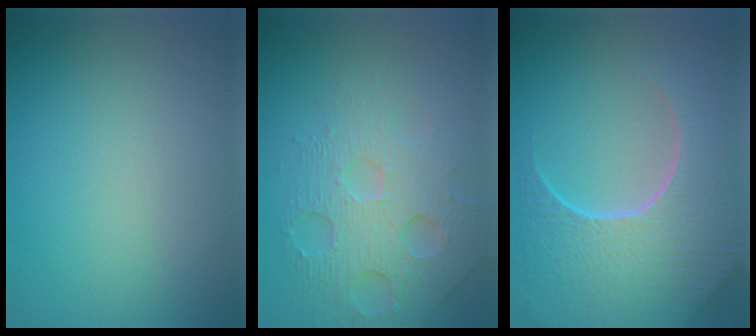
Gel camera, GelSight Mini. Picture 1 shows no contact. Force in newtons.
{"total": 6.3, "press": 4.7, "slide": 4.2}
{"total": 9.1, "press": 6.5, "slide": 6.3}